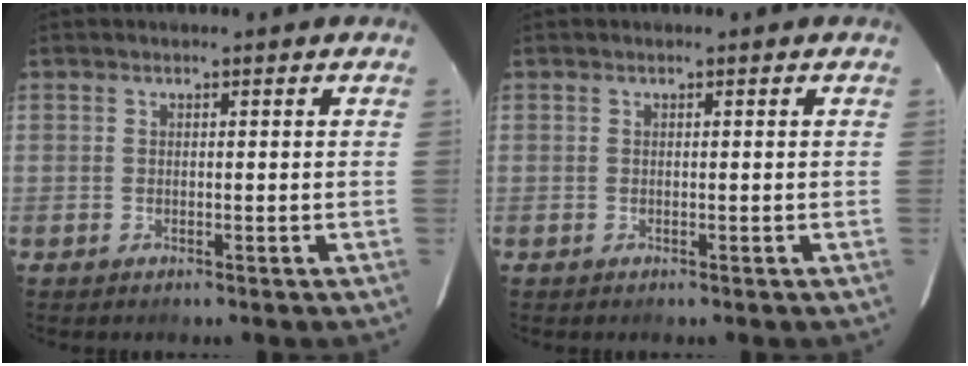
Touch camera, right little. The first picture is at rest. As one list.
[{"total": 0.0}]